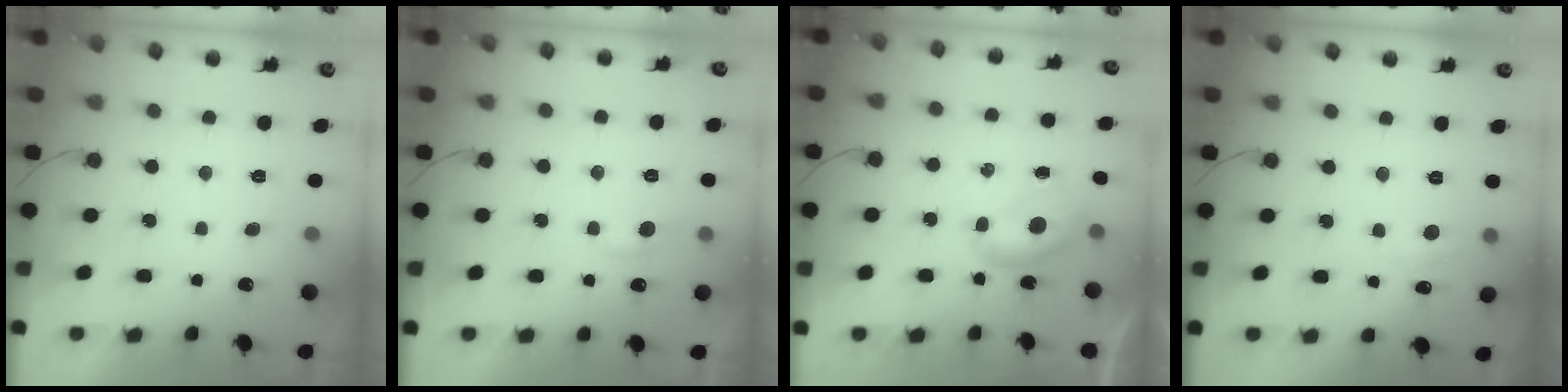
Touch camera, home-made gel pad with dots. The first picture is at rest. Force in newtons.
{"total": 4.6, "press": 4.5, "slide": 0.5}
{"total": 5.2, "press": 5.2, "slide": 0.7}
{"total": 5.5, "press": 5.5, "slide": 0.7}